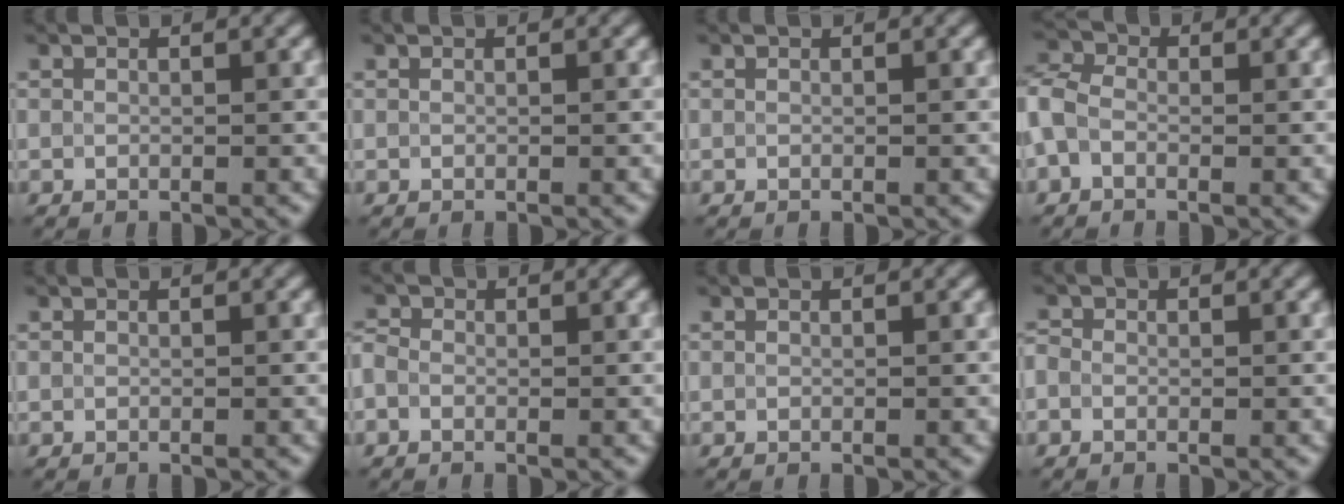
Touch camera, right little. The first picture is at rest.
{"total": 0.0}
{"total": 0.0}
{"total": 3.2, "force": [-0.8, 2.2, 2.1], "torque": [-0.039, 0.013, -0.032]}
{"total": 0.0}
{"total": 0.9, "force": [-0.5, 0.7, 0.4], "torque": [-0.003, 0.002, -0.018]}
{"total": 0.0}
{"total": 0.6, "force": [-0.4, 0.4, 0.2], "torque": [-0.002, 0.001, -0.010]}